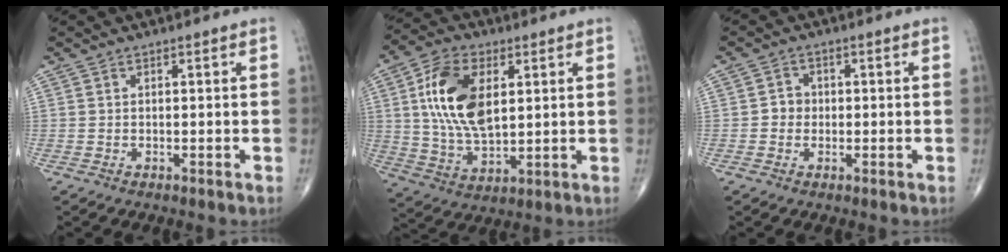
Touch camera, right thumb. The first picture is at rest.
{"total": 15.4, "force": [3.6, 8.5, 12.4], "torque": [-0.226, -0.008, 0.070]}
{"total": 2.6, "force": [-0.3, 2.4, 1.0], "torque": [0.000, 0.007, -0.011]}